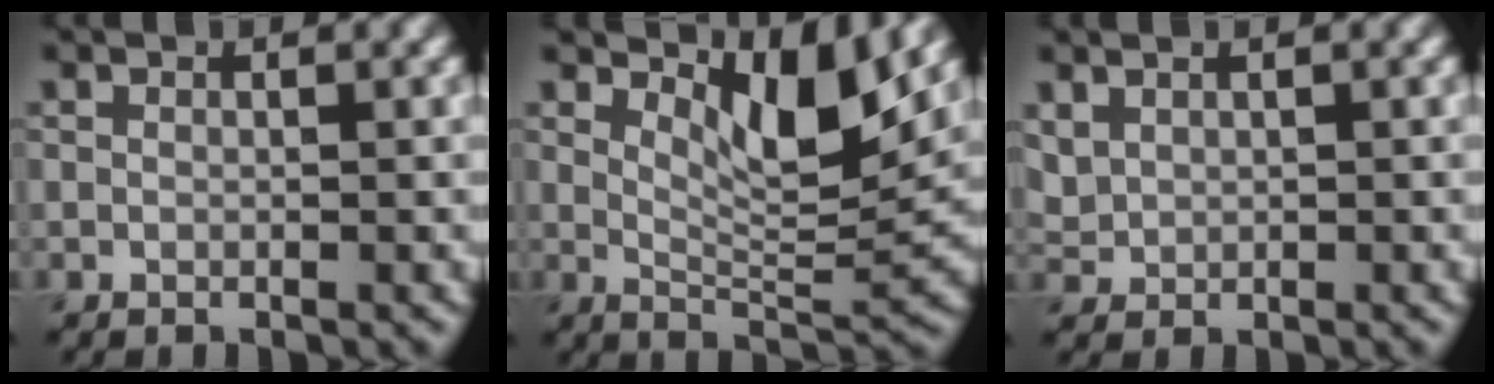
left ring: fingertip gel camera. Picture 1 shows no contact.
{"total": 5.4, "force": [3.1, 1.6, 4.1], "torque": [-0.073, -0.012, 0.050]}
{"total": 1.3, "force": [0.8, 0.9, 0.4], "torque": [-0.012, 0.001, 0.022]}